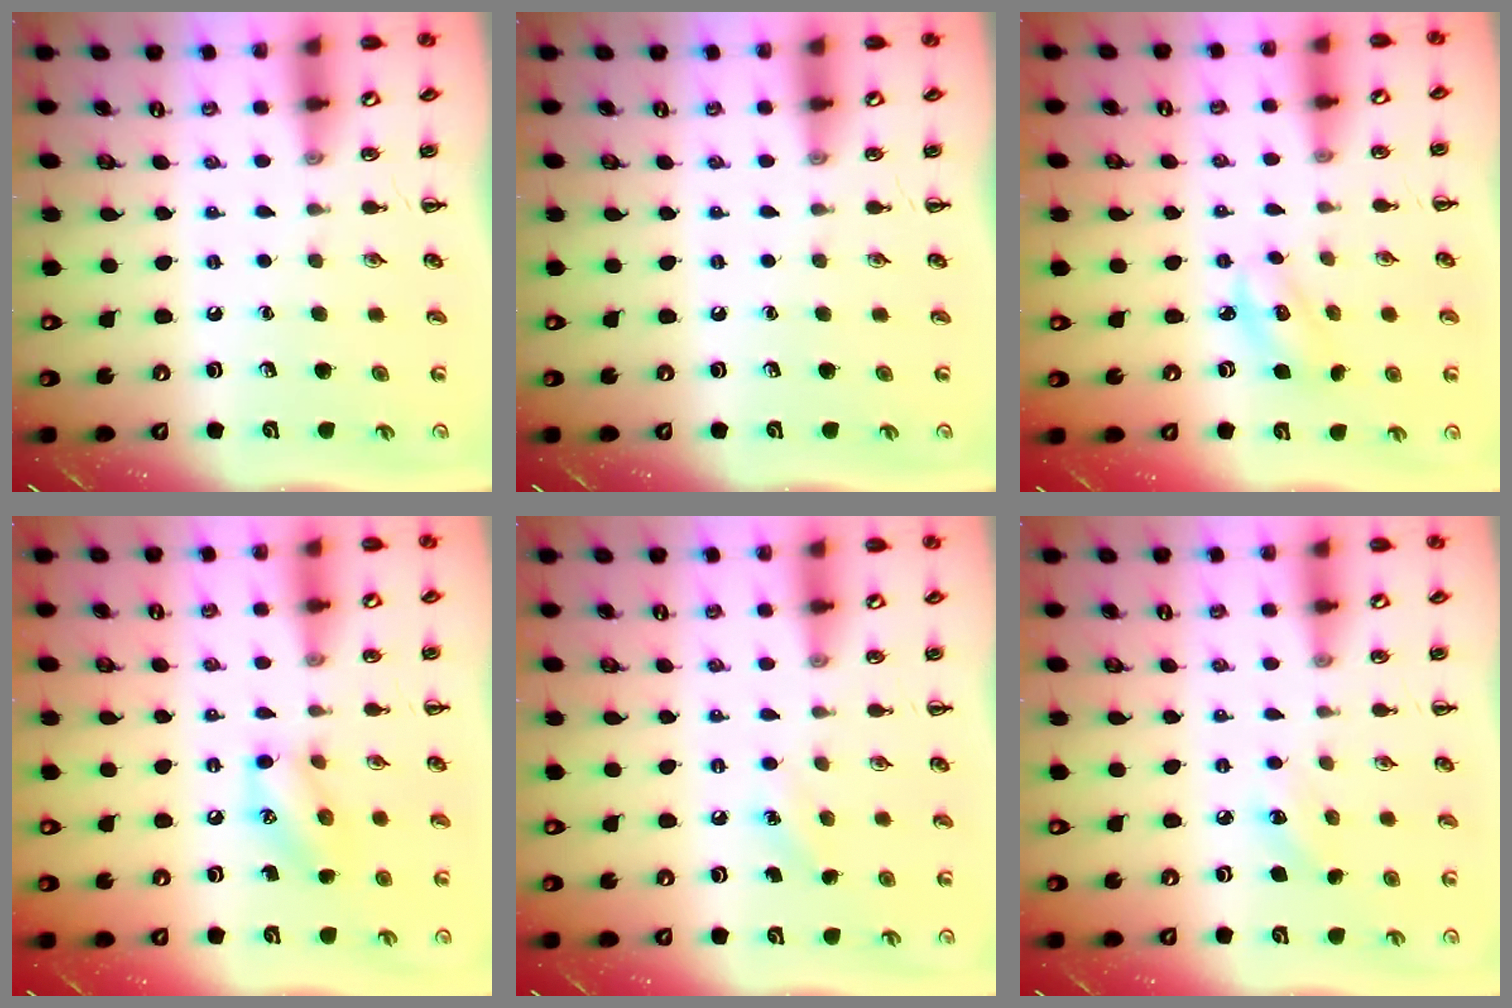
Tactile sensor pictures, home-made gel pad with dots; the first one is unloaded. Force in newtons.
{"total": 0.0}
{"total": 2.9, "press": 2.8, "slide": 0.6}
{"total": 10.3, "press": 10.2, "slide": 1.5}
{"total": 6.4, "press": 6.1, "slide": 1.8}
{"total": 6.1, "press": 5.9, "slide": 1.7}